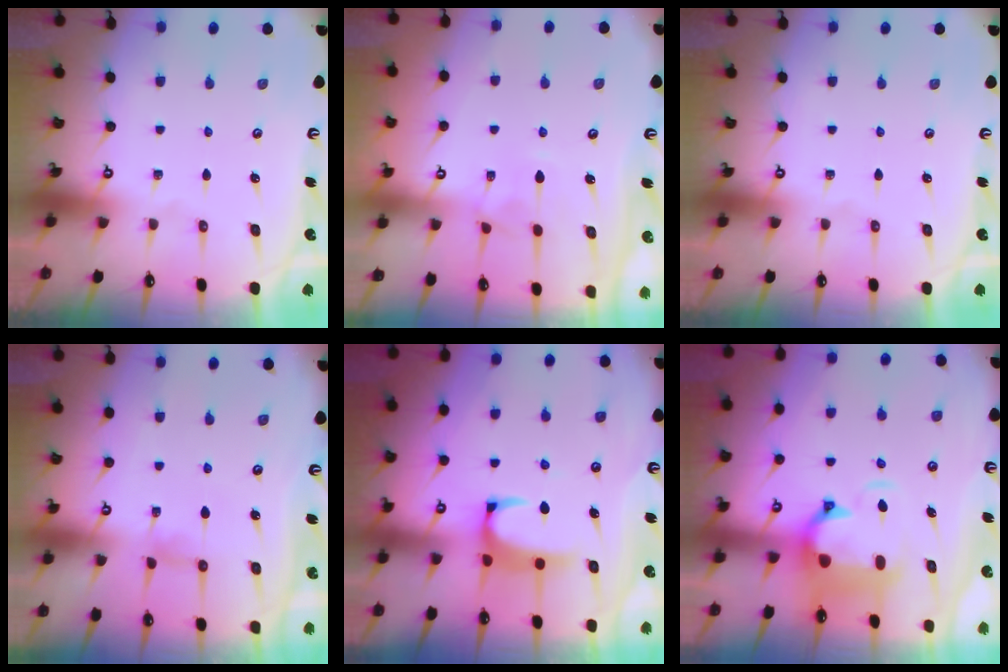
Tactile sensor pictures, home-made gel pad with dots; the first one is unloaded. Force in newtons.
{"total": 1.5, "press": 1.4, "slide": 0.5}
{"total": 0.0}
{"total": 1.0, "press": 0.8, "slide": 0.7}
{"total": 2.5, "press": 2.4, "slide": 0.8}
{"total": 2.6, "press": 2.1, "slide": 1.5}